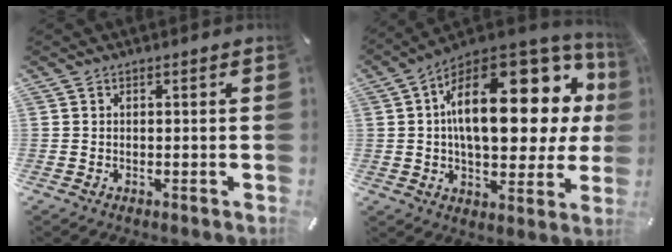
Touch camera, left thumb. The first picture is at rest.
{"total": 25.8, "force": [6.9, 13.1, 21.1], "torque": [-0.337, -0.057, 0.112]}